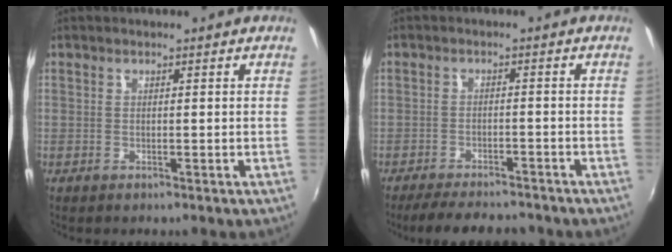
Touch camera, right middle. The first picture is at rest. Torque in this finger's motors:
{"motor_torque": [0.49, -0.44, 0.03, 0.00]}